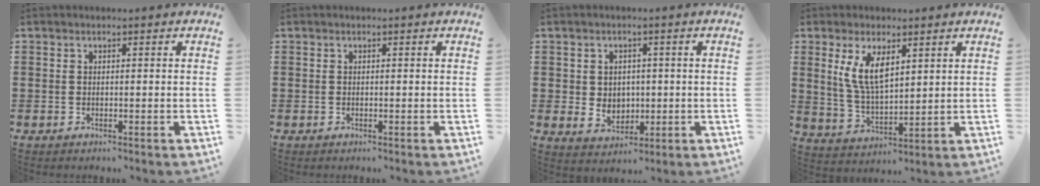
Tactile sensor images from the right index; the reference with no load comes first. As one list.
[{"total": 0.0}, {"total": 3.6, "force": [2.0, 2.9, 0.6], "torque": [-0.018, 0.000, 0.035]}, {"total": 7.0, "force": [3.0, 2.8, 5.6], "torque": [-0.125, 0.001, 0.053]}]